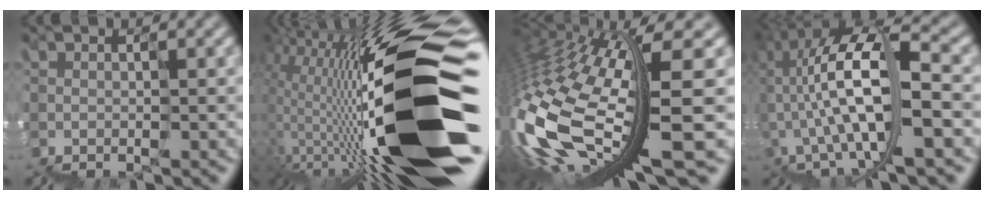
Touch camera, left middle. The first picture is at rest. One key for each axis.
{"total": 15.9, "fx": -0.9, "fy": 4.3, "fz": 15.3, "tx": -0.247, "ty": 0.028, "tz": -0.017}
{"total": 12.9, "fx": -0.4, "fy": 2.9, "fz": 12.5, "tx": -0.269, "ty": -0.028, "tz": 0.024}
{"total": 10.8, "fx": 1.5, "fy": 4.4, "fz": 9.8, "tx": -0.194, "ty": 0.022, "tz": 0.037}